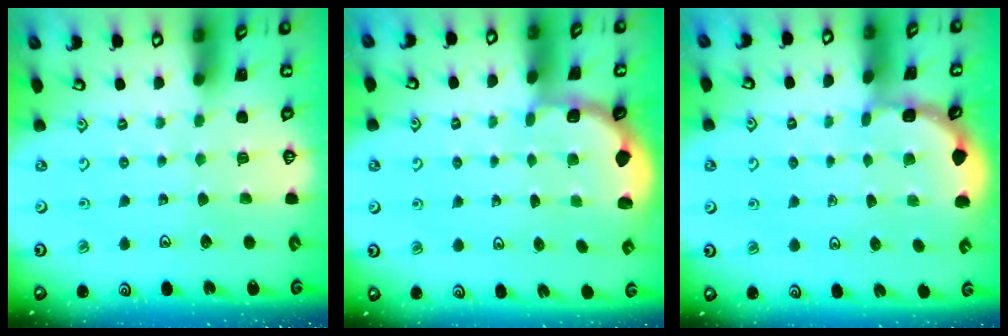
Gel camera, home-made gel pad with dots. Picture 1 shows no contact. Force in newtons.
{"total": 2.0, "press": 1.8, "slide": 0.8}
{"total": 1.5, "press": 1.5, "slide": 0.2}